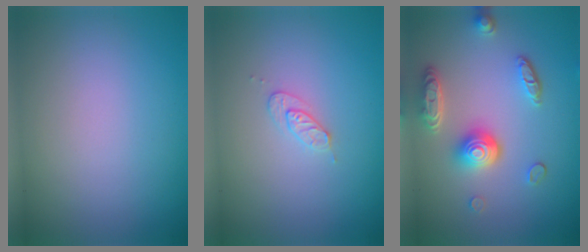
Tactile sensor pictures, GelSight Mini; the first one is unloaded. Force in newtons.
{"total": 1.4, "press": 1.4, "slide": 0.2}
{"total": 4.9, "press": 3.7, "slide": 3.2}